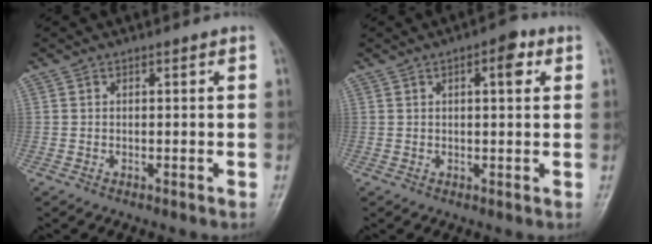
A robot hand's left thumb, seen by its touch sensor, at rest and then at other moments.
{"total": 4.7, "force": [1.8, 1.8, 3.9], "torque": [-0.044, 0.003, 0.019]}